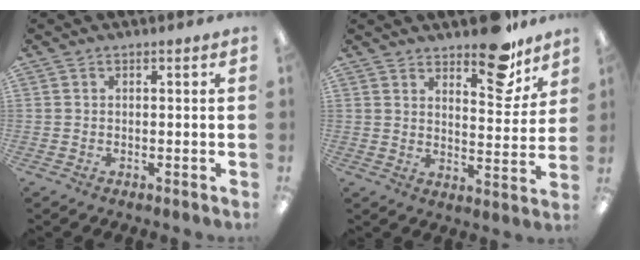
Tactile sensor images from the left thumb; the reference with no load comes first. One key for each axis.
{"total": 12.9, "fx": 9.7, "fy": 5.2, "fz": 6.7, "tx": -0.062, "ty": -0.071, "tz": 0.163}